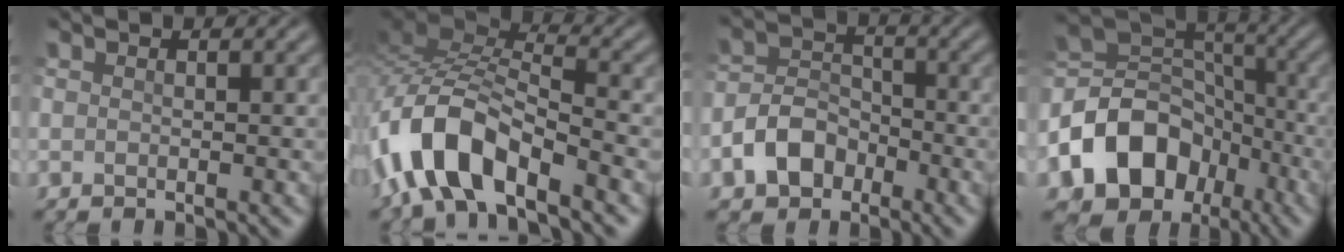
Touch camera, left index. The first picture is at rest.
{"total": 9.9, "force": [-5.7, 4.0, 6.9], "torque": [-0.131, 0.008, -0.124]}
{"total": 4.6, "force": [-2.4, 3.3, 2.2], "torque": [-0.039, 0.002, -0.050]}
{"total": 11.7, "force": [-5.1, 8.9, 5.6], "torque": [-0.115, 0.001, -0.097]}